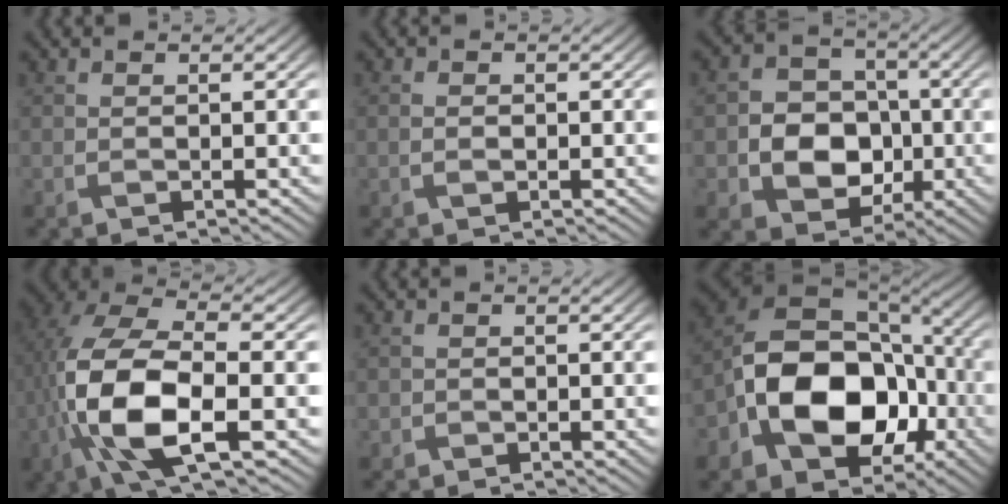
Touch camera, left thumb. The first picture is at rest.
{"total": 0.9, "force": [-0.1, 0.6, 0.7], "torque": [-0.014, 0.000, 0.000]}
{"total": 8.4, "force": [-1.8, 6.7, 4.7], "torque": [-0.096, -0.009, -0.048]}
{"total": 12.8, "force": [-3.0, 5.6, 11.2], "torque": [-0.254, -0.005, -0.064]}
{"total": 0.8, "force": [-0.4, 0.7, 0.0], "torque": [0.006, -0.004, -0.009]}
{"total": 15.7, "force": [-3.7, 11.2, 10.4], "torque": [-0.198, -0.021, -0.071]}